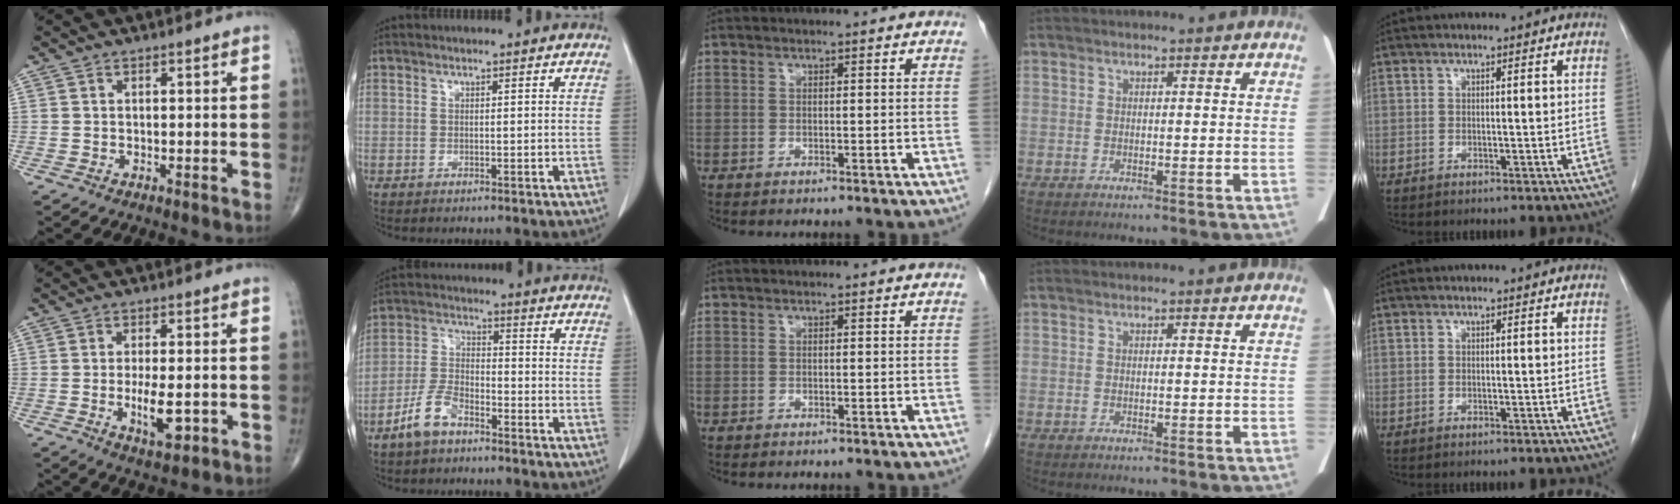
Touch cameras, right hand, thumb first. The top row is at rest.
{"thumb": {"total": 6.5, "force": [-1.5, 2.4, 5.9], "torque": [-0.098, -0.010, -0.020]}, "index": {"total": 6.9, "force": [-4.8, 3.1, 4.0], "torque": [-0.095, 0.005, -0.096]}}